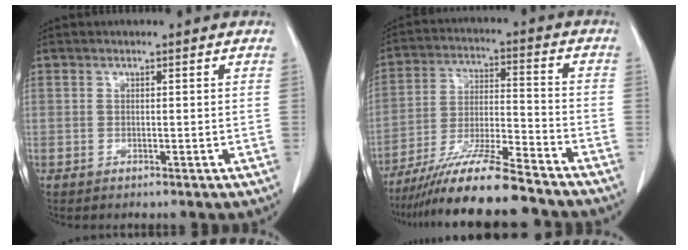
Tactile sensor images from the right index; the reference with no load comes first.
{"total": 15.3, "force": [-12.9, 0.4, 8.3], "torque": [-0.155, -0.019, -0.225]}